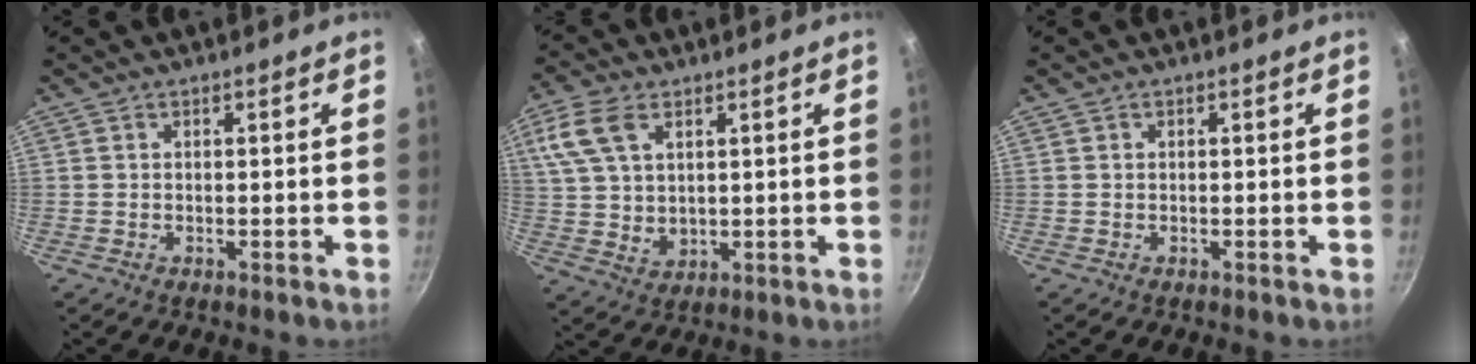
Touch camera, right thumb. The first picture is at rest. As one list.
[{"total": 10.5, "force": [4.2, 6.4, 7.1], "torque": [-0.135, -0.005, 0.085]}, {"total": 0.0}]